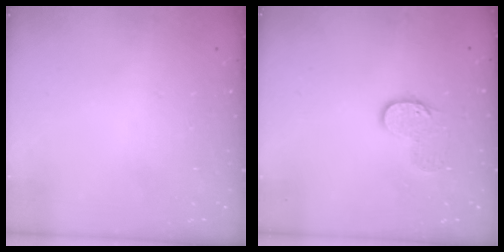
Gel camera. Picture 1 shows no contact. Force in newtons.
{"total": 6.8, "press": 6.8, "slide": 0.3}